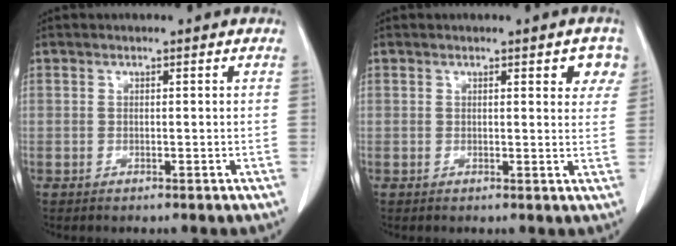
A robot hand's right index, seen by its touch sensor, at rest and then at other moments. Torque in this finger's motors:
{"motor_torque": [0.11, 0.15, 0.06, 0.00]}